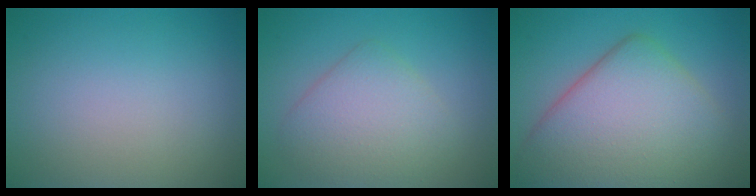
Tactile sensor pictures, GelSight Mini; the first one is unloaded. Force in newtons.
{"total": 4.3, "press": 4.3, "slide": 0.2}
{"total": 10.0, "press": 10.0, "slide": 0.4}